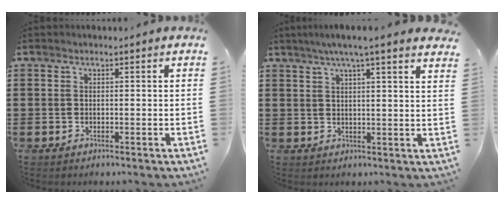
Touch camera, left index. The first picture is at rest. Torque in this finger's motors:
{"motor_torque": [2.14, 0.00, -0.10, -0.15]}